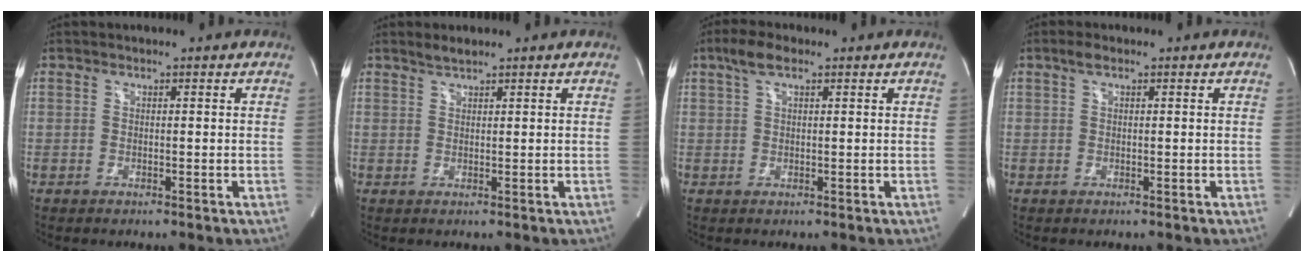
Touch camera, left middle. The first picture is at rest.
{"total": 1.4, "force": [1.3, 0.2, 0.5], "torque": [-0.013, 0.005, 0.030]}
{"total": 3.7, "force": [2.2, 1.2, 2.7], "torque": [-0.062, 0.018, 0.045]}
{"total": 1.4, "force": [0.8, 0.5, 1.1], "torque": [-0.026, 0.013, 0.015]}